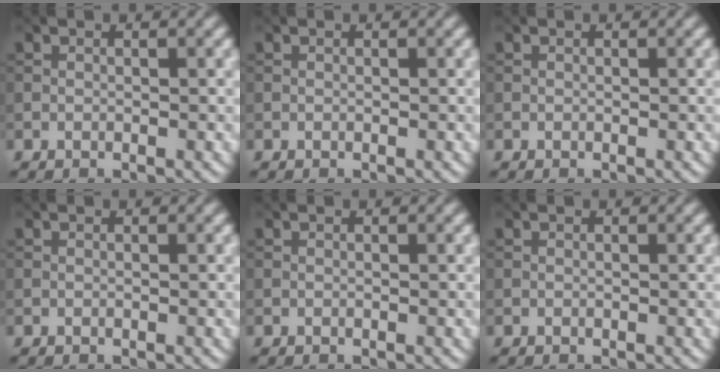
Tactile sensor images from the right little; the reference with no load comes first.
{"total": 0.0}
{"total": 0.0}
{"total": 0.0}
{"total": 0.0}
{"total": 0.0}